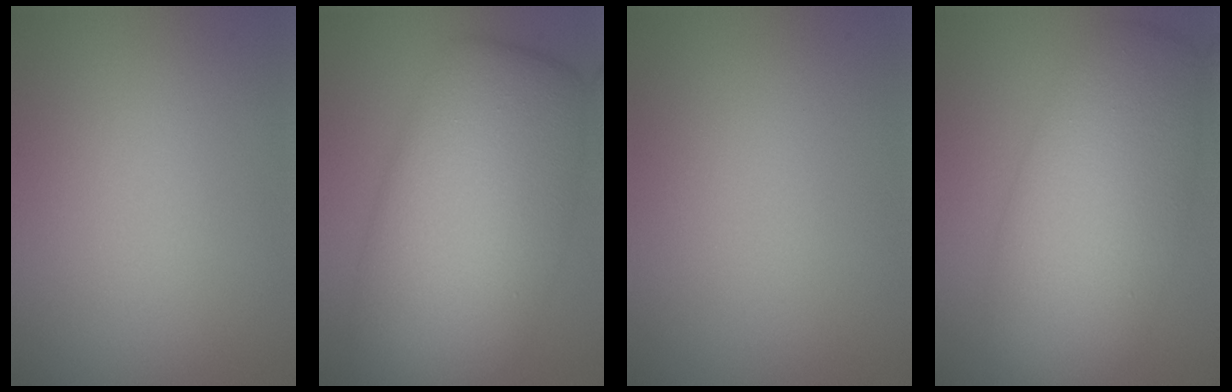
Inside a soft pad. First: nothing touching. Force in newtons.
{"total": 11.9, "press": 11.9, "slide": 0.4}
{"total": 0.0}
{"total": 8.7, "press": 8.7, "slide": 0.2}